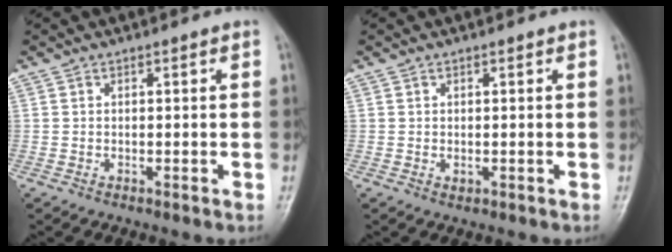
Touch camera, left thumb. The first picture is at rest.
{"total": 0.9, "force": [0.1, 0.6, 0.7], "torque": [-0.009, -0.002, 0.004]}